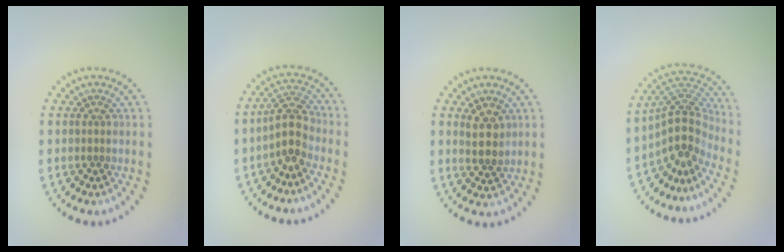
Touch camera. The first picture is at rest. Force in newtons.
{"total": 3.1, "press": 2.8, "slide": 1.4}
{"total": 2.6, "press": 2.4, "slide": 0.9}
{"total": 4.4, "press": 3.2, "slide": 3.1}